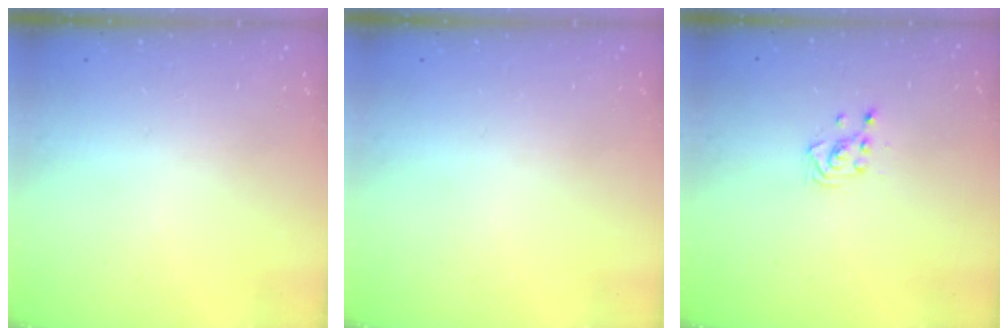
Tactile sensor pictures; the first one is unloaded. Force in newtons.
{"total": 0.0}
{"total": 3.0, "press": 3.0, "slide": 0.3}